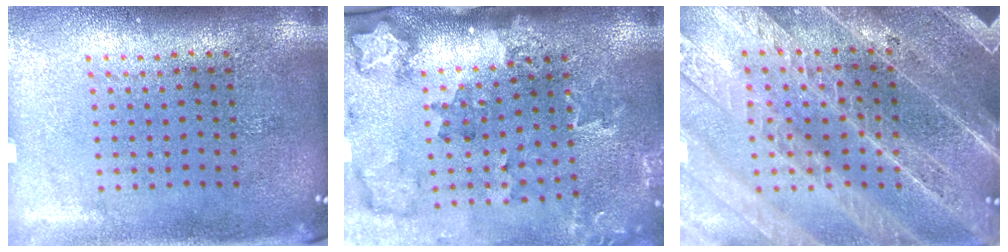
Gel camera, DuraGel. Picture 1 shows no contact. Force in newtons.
{"total": 2.0, "press": 1.9, "slide": 0.4}
{"total": 4.6, "press": 4.1, "slide": 2.0}